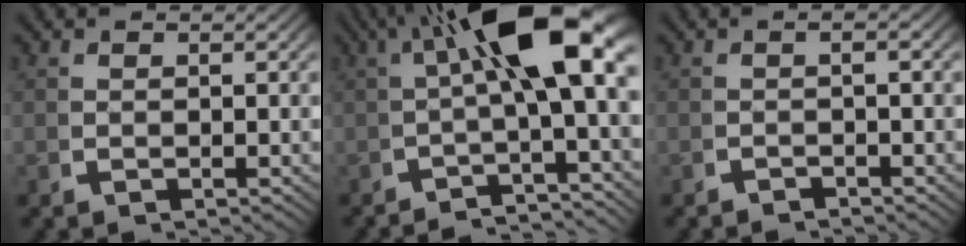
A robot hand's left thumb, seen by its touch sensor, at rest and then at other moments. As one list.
[{"total": 12.3, "force": [0.0, 4.9, 11.3], "torque": [-0.156, 0.004, -0.001]}, {"total": 1.3, "force": [-1.1, 0.1, 0.6], "torque": [-0.010, -0.004, -0.016]}]